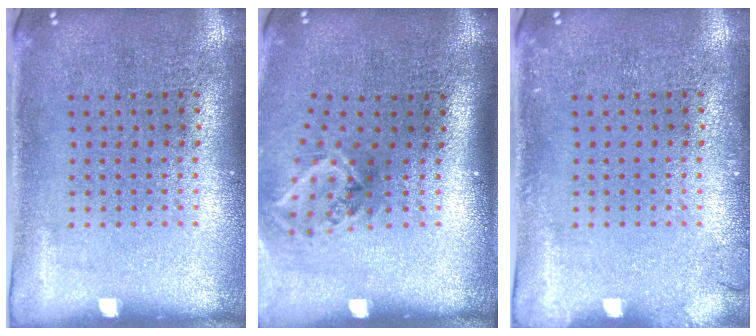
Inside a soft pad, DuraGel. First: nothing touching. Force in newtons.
{"total": 1.9, "press": 1.2, "slide": 1.5}
{"total": 1.0, "press": 1.0, "slide": 0.1}